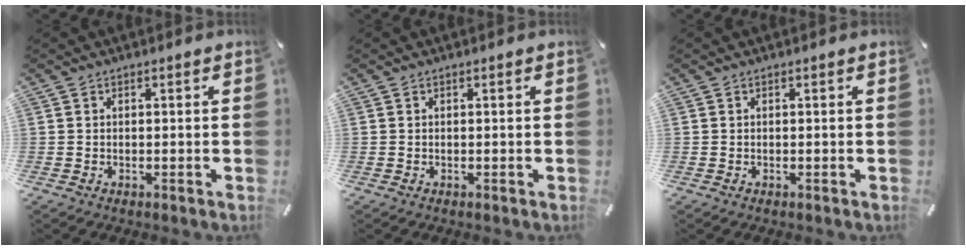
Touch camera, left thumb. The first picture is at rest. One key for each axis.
{"total": 0.0}
{"total": 0.0}